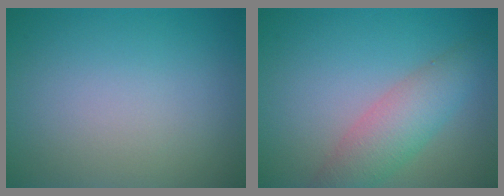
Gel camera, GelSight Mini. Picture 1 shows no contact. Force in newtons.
{"total": 4.5, "press": 4.5, "slide": 0.1}